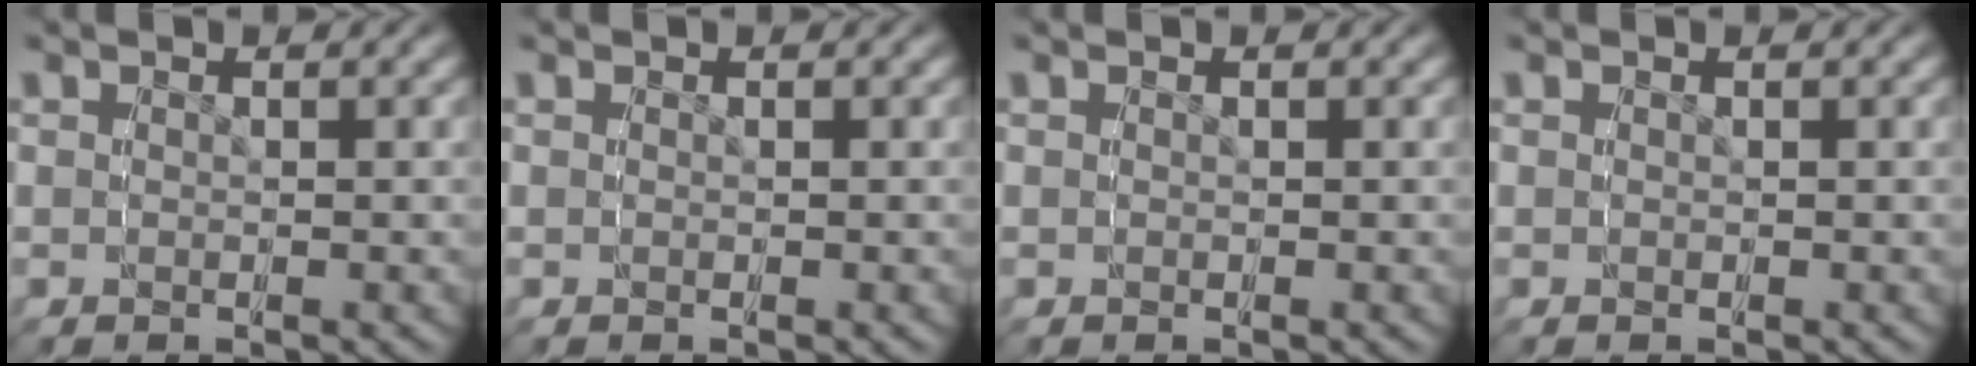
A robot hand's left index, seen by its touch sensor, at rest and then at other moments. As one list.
[{"total": 0.0}, {"total": 0.0}, {"total": 0.0}]